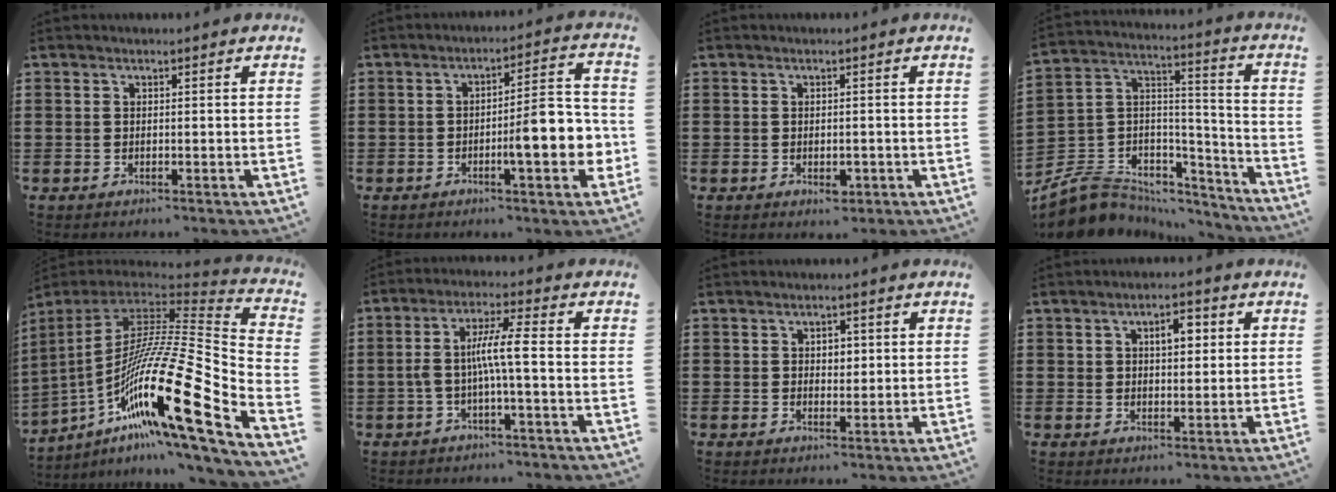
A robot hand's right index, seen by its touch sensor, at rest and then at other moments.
{"total": 9.6, "force": [-2.5, 2.5, 8.9], "torque": [-0.114, -0.009, -0.046]}
{"total": 2.0, "force": [-0.8, 1.1, 1.5], "torque": [-0.029, 0.001, -0.014]}
{"total": 6.7, "force": [-4.8, 4.6, 0.9], "torque": [-0.038, -0.008, -0.088]}
{"total": 23.2, "force": [-8.2, 4.2, 21.4], "torque": [-0.399, -0.021, -0.160]}
{"total": 6.6, "force": [-1.0, 0.6, 6.5], "torque": [-0.132, 0.000, -0.030]}
{"total": 1.9, "force": [0.4, 1.4, 1.2], "torque": [-0.018, 0.007, 0.004]}
{"total": 4.0, "force": [1.2, 2.2, 3.1], "torque": [-0.042, 0.004, 0.013]}